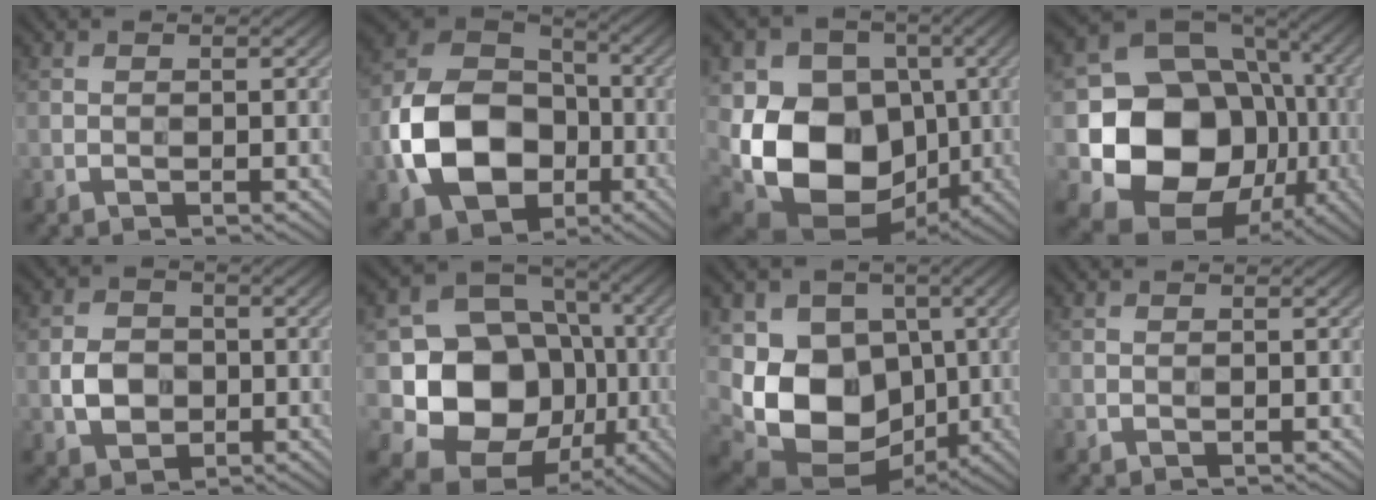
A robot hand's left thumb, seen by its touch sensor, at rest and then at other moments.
{"total": 14.4, "force": [-3.7, 10.8, 8.7], "torque": [-0.196, -0.022, -0.079]}
{"total": 16.2, "force": [-2.5, 12.7, 9.8], "torque": [-0.199, -0.032, -0.045]}
{"total": 17.4, "force": [-2.8, 14.3, 9.5], "torque": [-0.183, -0.049, -0.036]}
{"total": 4.4, "force": [-0.7, 3.6, 2.5], "torque": [-0.050, -0.003, -0.015]}
{"total": 14.8, "force": [-2.3, 12.4, 7.6], "torque": [-0.157, -0.033, -0.050]}
{"total": 13.3, "force": [-1.3, 10.3, 8.3], "torque": [-0.167, -0.031, -0.018]}
{"total": 0.0}